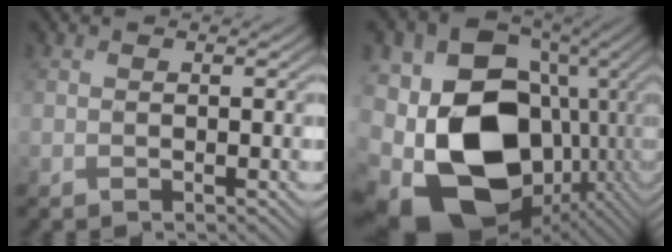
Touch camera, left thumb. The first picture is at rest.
{"total": 20.6, "force": [-3.7, 15.1, 13.4], "torque": [-0.289, -0.039, -0.052]}